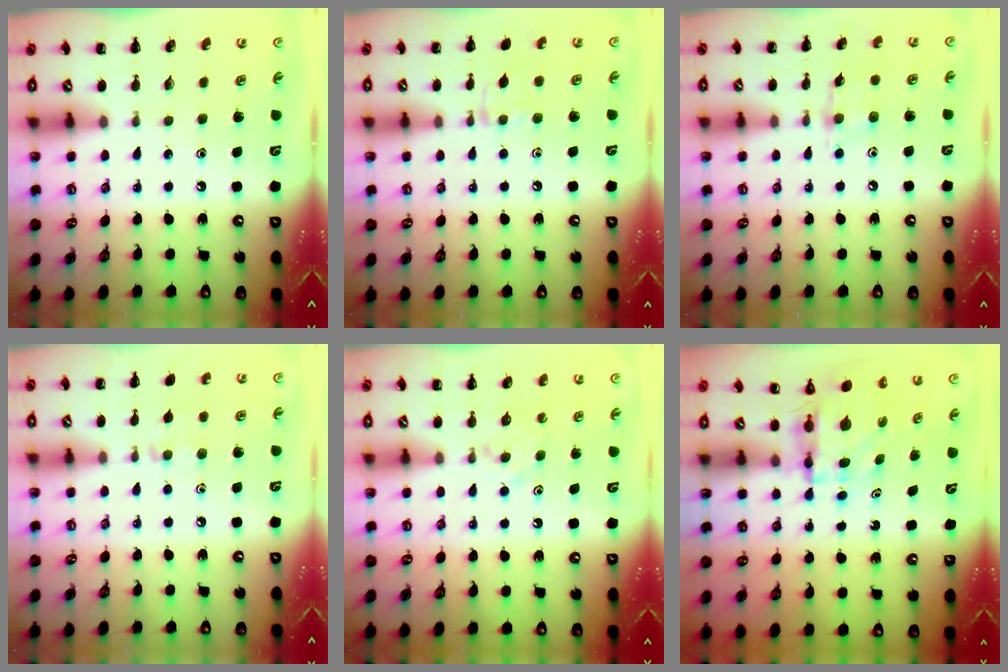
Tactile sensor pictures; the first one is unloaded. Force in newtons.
{"total": 5.6, "press": 5.4, "slide": 1.7}
{"total": 5.3, "press": 5.1, "slide": 1.2}
{"total": 6.2, "press": 5.9, "slide": 1.9}
{"total": 4.5, "press": 4.2, "slide": 1.5}
{"total": 3.9, "press": 3.9, "slide": 0.3}